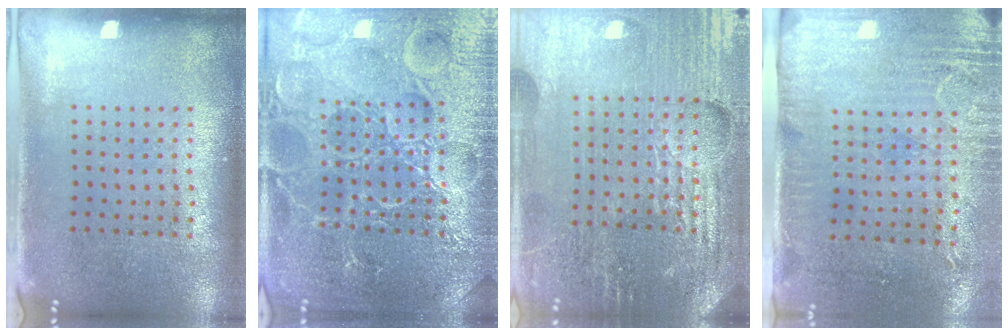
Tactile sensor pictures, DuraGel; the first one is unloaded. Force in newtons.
{"total": 5.7, "press": 5.7, "slide": 0.7}
{"total": 5.3, "press": 4.8, "slide": 2.1}
{"total": 2.9, "press": 2.4, "slide": 1.6}